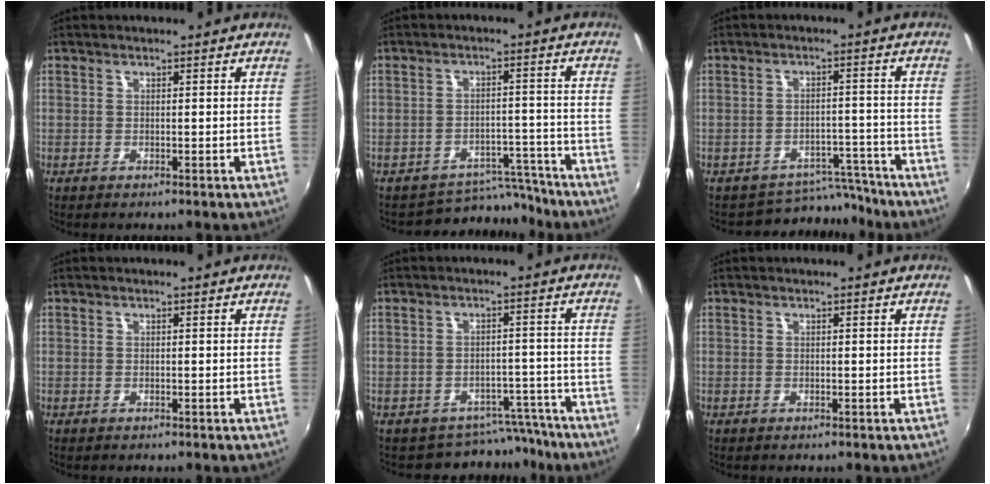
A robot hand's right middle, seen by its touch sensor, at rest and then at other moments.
{"total": 8.7, "force": [-8.2, 2.7, -0.1], "torque": [0.003, 0.026, -0.115]}
{"total": 7.8, "force": [-7.4, 2.6, -0.4], "torque": [0.010, 0.026, -0.103]}
{"total": 0.0}
{"total": 6.7, "force": [-5.9, 3.3, 0.2], "torque": [0.005, 0.024, -0.069]}
{"total": 0.0}